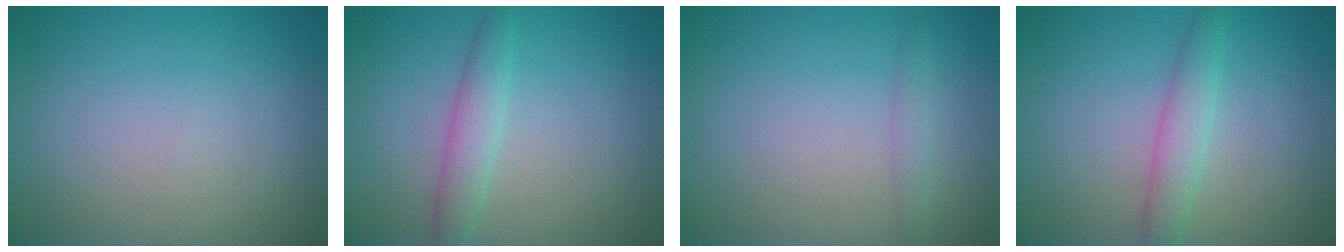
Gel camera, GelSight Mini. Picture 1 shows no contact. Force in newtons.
{"total": 2.3, "press": 2.3, "slide": 0.1}
{"total": 1.1, "press": 1.0, "slide": 0.1}
{"total": 2.5, "press": 2.5, "slide": 0.1}